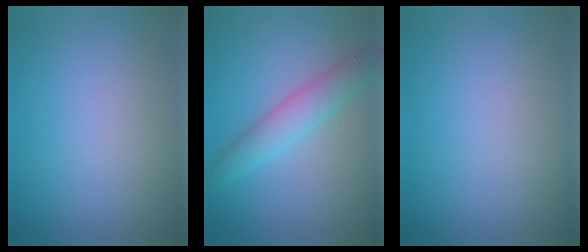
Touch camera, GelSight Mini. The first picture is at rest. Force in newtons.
{"total": 3.4, "press": 3.4, "slide": 0.1}
{"total": 0.0}